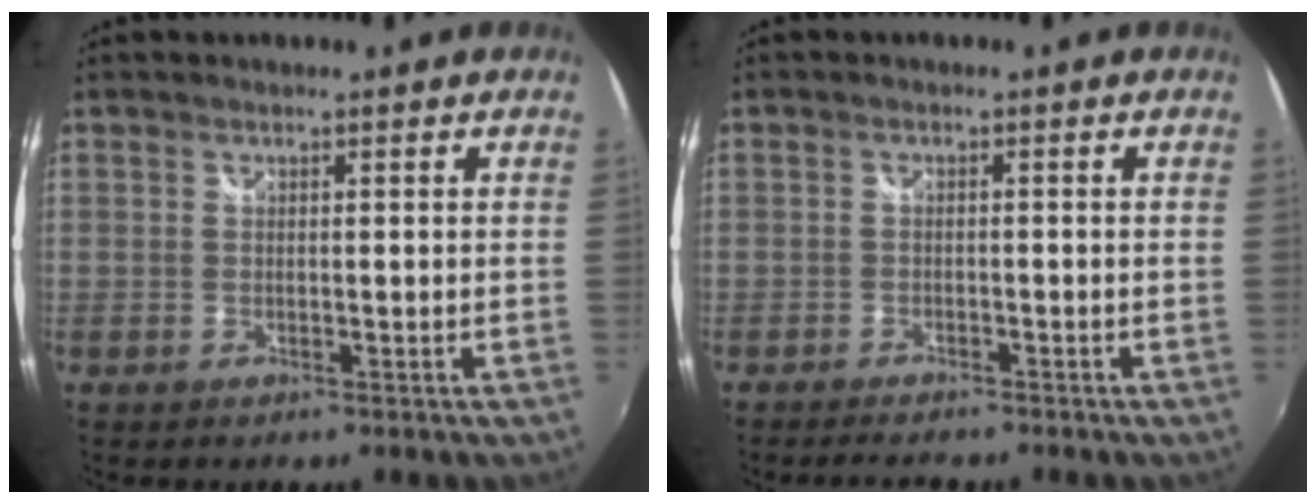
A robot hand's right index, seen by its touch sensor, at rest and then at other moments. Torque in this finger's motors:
{"motor_torque": [0.09, 0.03, 0.09, 0.01]}